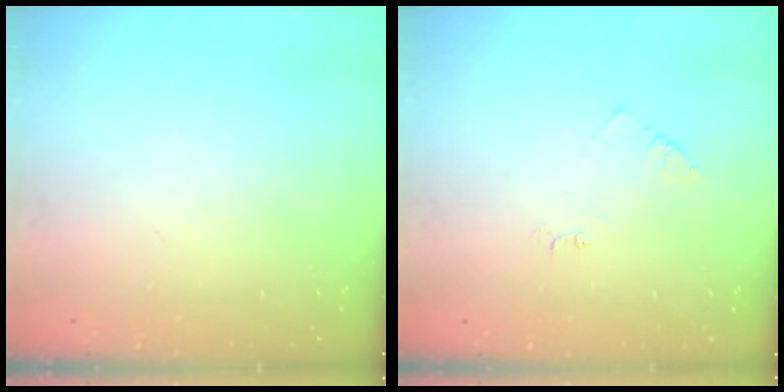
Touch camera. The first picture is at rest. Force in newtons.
{"total": 2.9, "press": 2.9, "slide": 0.4}